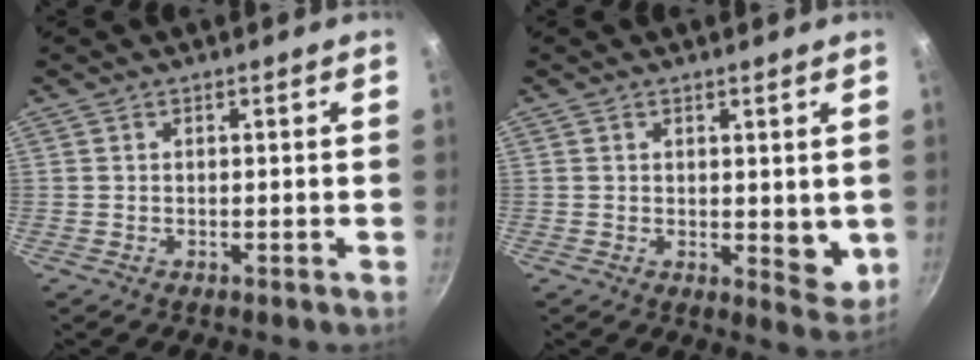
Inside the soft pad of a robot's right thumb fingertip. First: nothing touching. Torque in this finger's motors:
{"motor_torque": [1.26, 1.15, 0.97, -0.50, 0.07]}